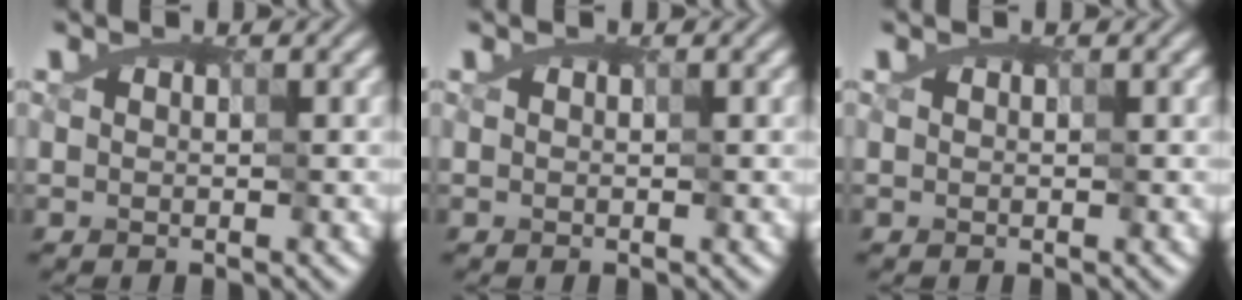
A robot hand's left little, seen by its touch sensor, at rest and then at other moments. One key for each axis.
{"total": 0.0}
{"total": 0.0}